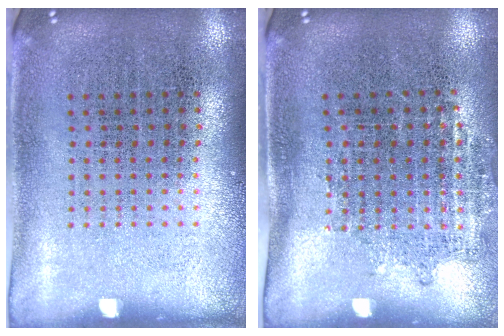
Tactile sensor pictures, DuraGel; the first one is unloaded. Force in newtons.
{"total": 1.1, "press": 0.9, "slide": 0.7}